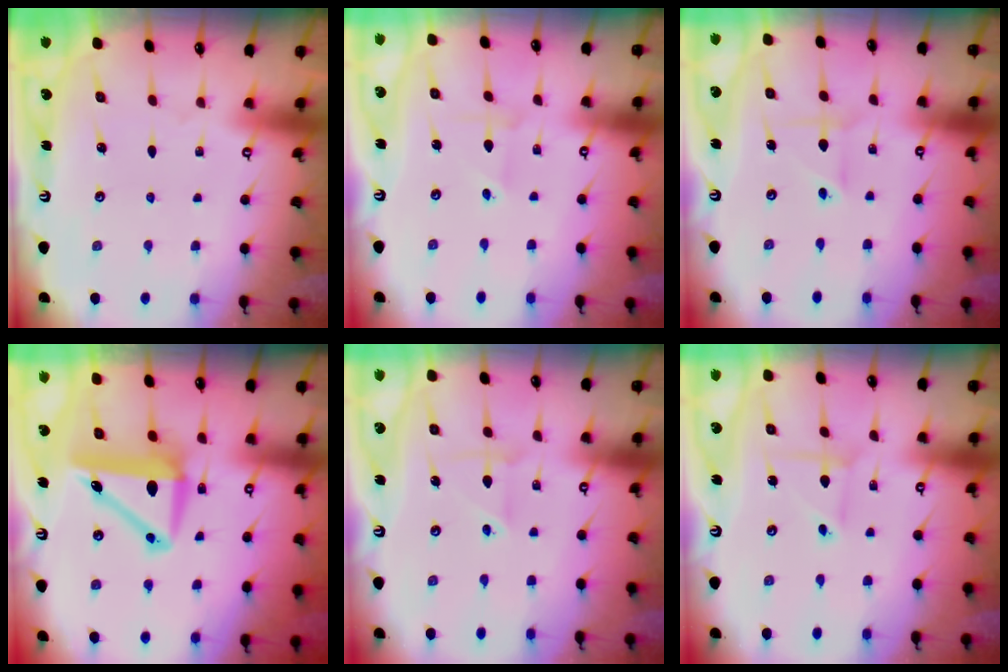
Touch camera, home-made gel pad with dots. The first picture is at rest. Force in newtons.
{"total": 1.8, "press": 1.7, "slide": 0.2}
{"total": 2.3, "press": 2.1, "slide": 0.9}
{"total": 9.3, "press": 8.7, "slide": 3.2}
{"total": 2.5, "press": 2.5, "slide": 0.3}
{"total": 2.8, "press": 2.8, "slide": 0.3}